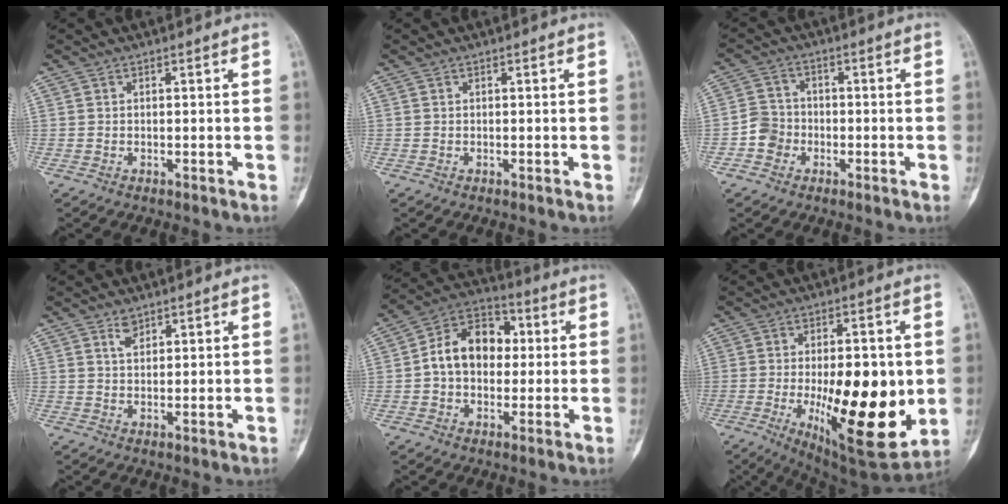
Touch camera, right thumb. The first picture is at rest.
{"total": 0.0}
{"total": 3.1, "force": [-1.2, 2.8, 0.8], "torque": [0.000, 0.013, -0.029]}
{"total": 2.6, "force": [1.8, 1.3, 1.3], "torque": [-0.011, -0.013, 0.035]}
{"total": 13.1, "force": [0.8, 9.6, 8.9], "torque": [-0.112, 0.030, 0.005]}
{"total": 22.7, "force": [-3.0, 8.7, 20.8], "torque": [-0.286, -0.027, -0.021]}